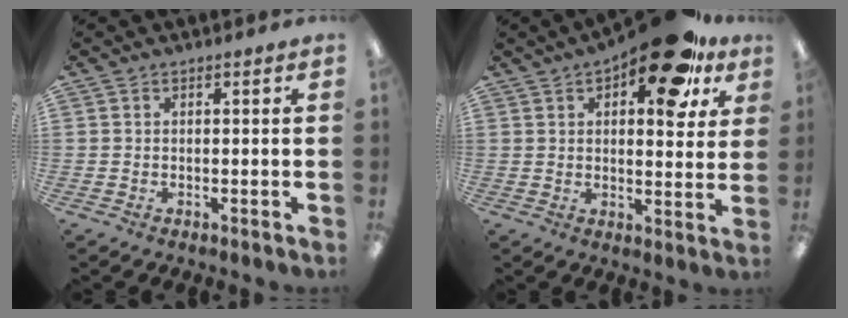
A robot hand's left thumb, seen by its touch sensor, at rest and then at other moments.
{"total": 18.3, "force": [11.0, 7.9, 12.3], "torque": [-0.161, -0.058, 0.175]}